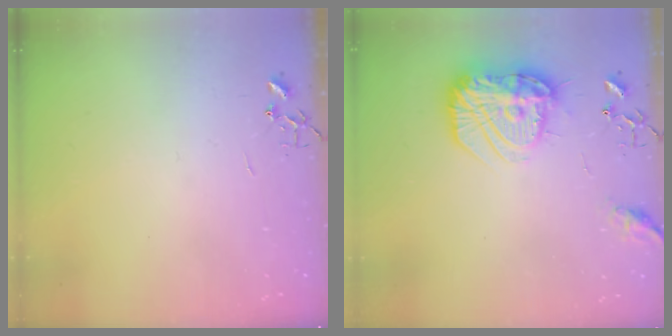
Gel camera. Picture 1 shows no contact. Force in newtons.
{"total": 19.3, "press": 19.2, "slide": 1.6}